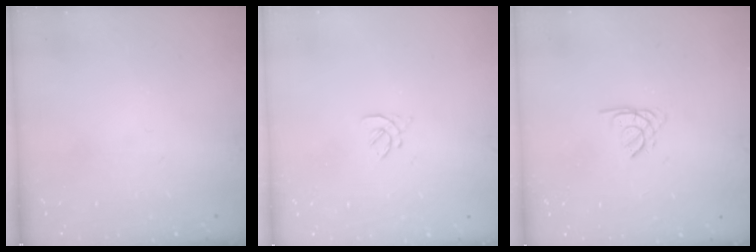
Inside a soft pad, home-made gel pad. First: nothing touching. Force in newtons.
{"total": 2.1, "press": 2.0, "slide": 0.7}
{"total": 1.1, "press": 1.1, "slide": 0.3}